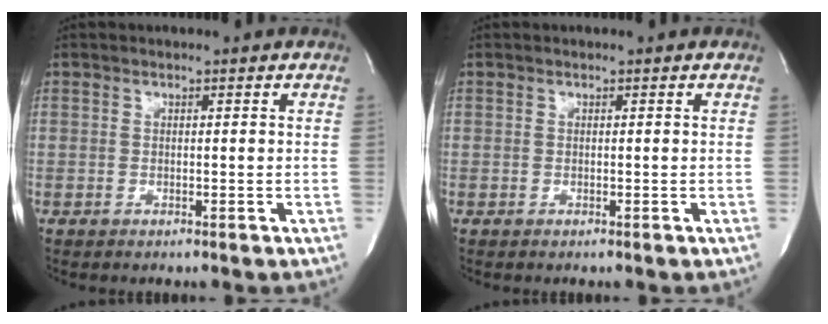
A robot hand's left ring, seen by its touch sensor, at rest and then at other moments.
{"total": 0.0}